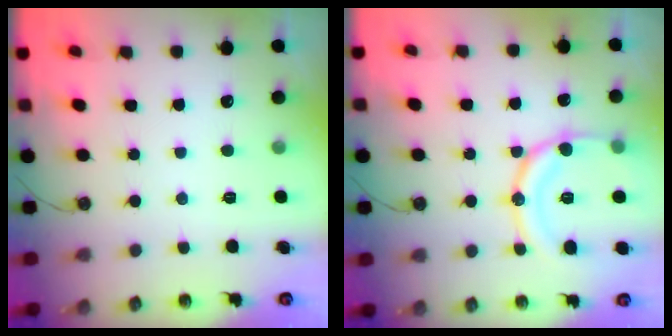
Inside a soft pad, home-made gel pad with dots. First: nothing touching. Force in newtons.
{"total": 15.3, "press": 15.2, "slide": 2.0}